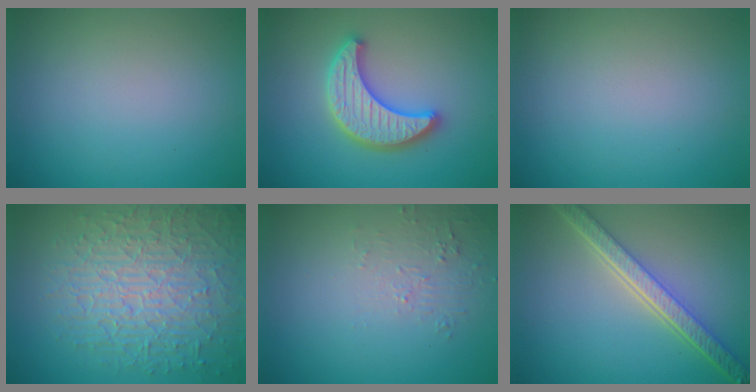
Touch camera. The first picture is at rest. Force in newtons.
{"total": 5.3, "press": 5.2, "slide": 0.9}
{"total": 0.0}
{"total": 9.6, "press": 6.4, "slide": 7.1}
{"total": 1.6, "press": 0.4, "slide": 1.6}
{"total": 5.9, "press": 4.3, "slide": 4.0}